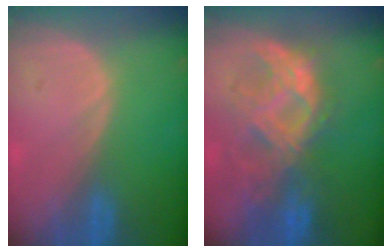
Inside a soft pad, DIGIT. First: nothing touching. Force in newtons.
{"total": 9.0, "press": 8.7, "slide": 2.5}